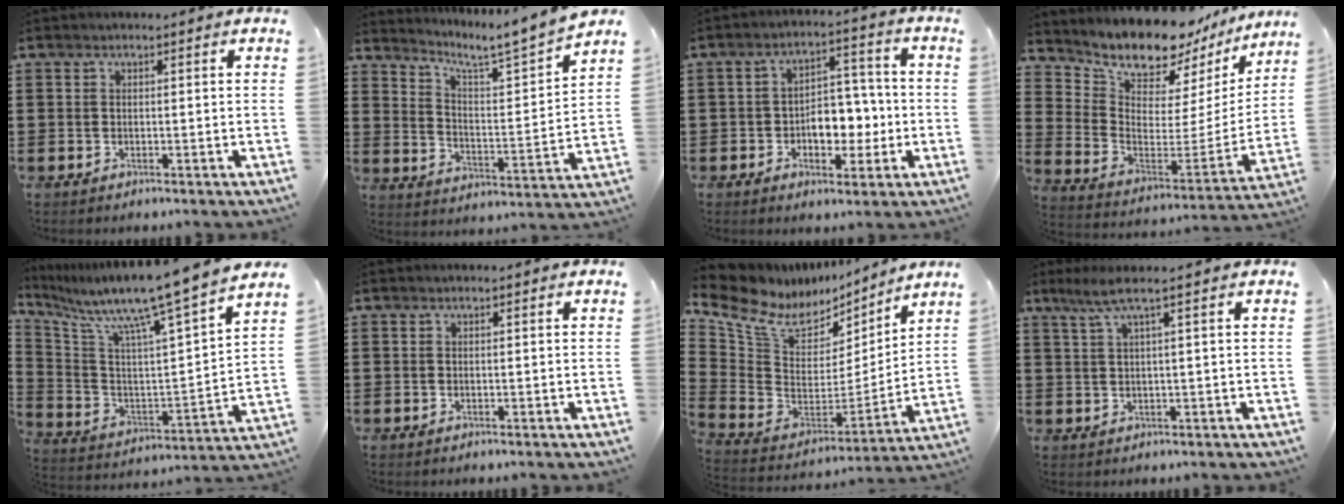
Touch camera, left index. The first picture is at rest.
{"total": 4.8, "force": [4.1, -0.2, 2.4], "torque": [-0.060, -0.041, 0.055]}
{"total": 6.3, "force": [-1.5, 4.4, 4.2], "torque": [-0.058, 0.005, -0.034]}
{"total": 10.7, "force": [10.2, 2.4, 2.2], "torque": [-0.079, -0.089, 0.175]}
{"total": 10.8, "force": [9.4, -1.4, 5.1], "torque": [-0.118, -0.085, 0.140]}
{"total": 0.0}
{"total": 8.4, "force": [6.2, 4.7, 3.4], "torque": [-0.109, -0.040, 0.109]}
{"total": 3.3, "force": [1.6, -0.2, 2.9], "torque": [-0.064, -0.002, 0.025]}